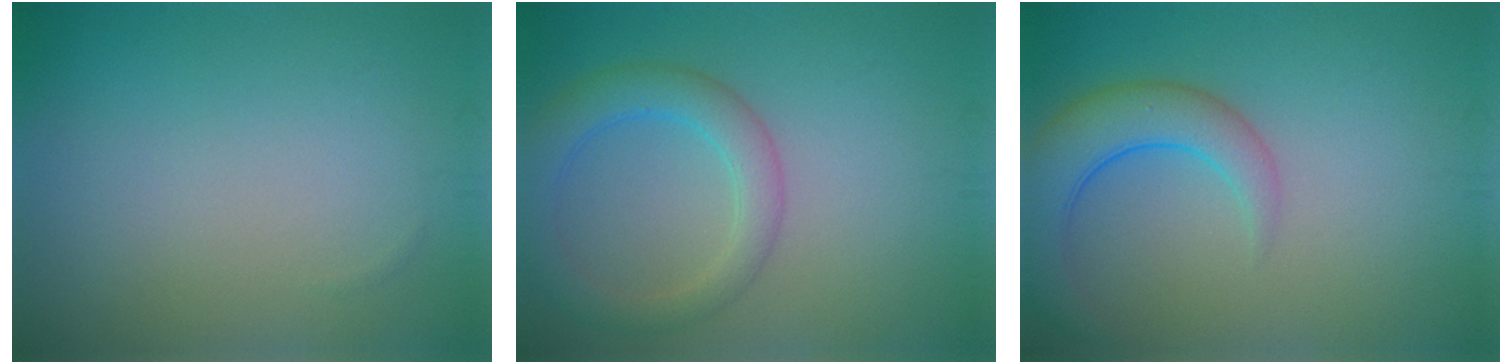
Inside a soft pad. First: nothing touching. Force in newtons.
{"total": 4.1, "press": 4.1, "slide": 0.1}
{"total": 5.3, "press": 5.3, "slide": 0.3}